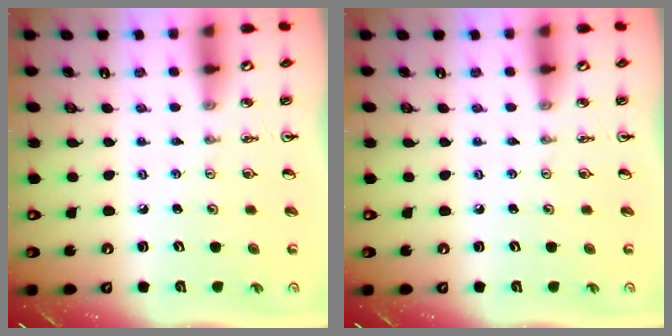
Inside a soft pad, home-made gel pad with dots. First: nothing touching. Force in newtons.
{"total": 0.0}